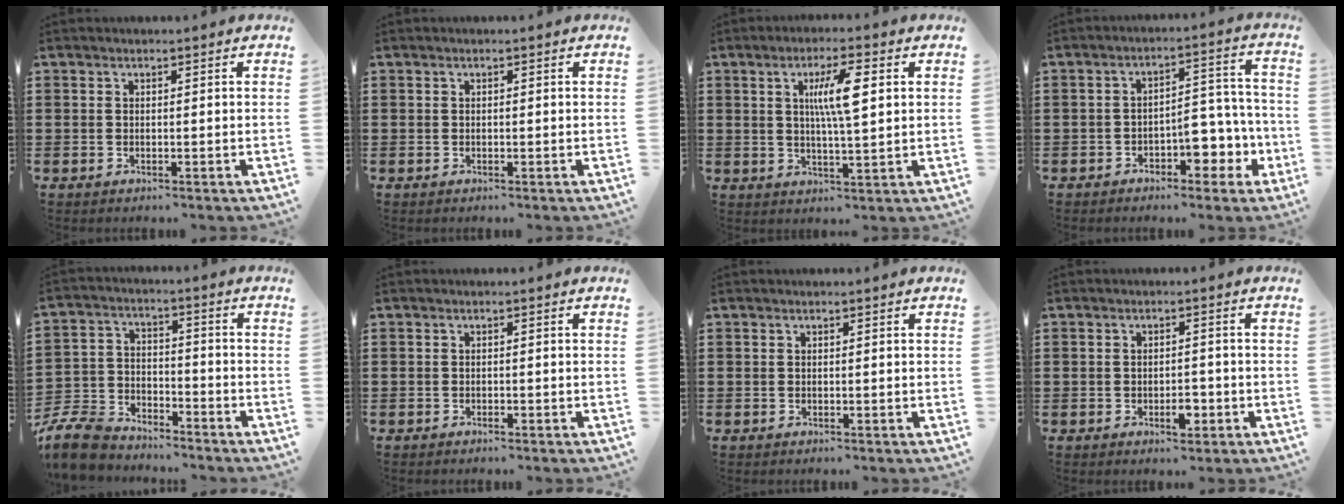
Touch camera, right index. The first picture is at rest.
{"total": 0.0}
{"total": 7.1, "force": [1.8, 1.4, 6.7], "torque": [-0.135, 0.008, 0.026]}
{"total": 6.1, "force": [-3.1, 3.3, 4.1], "torque": [-0.055, 0.006, -0.059]}
{"total": 9.0, "force": [-8.3, 2.6, 2.2], "torque": [-0.061, 0.021, -0.168]}
{"total": 0.7, "force": [-0.7, 0.1, 0.1], "torque": [-0.003, 0.000, -0.014]}
{"total": 0.0}
{"total": 3.2, "force": [-1.4, 1.5, 2.5], "torque": [-0.043, 0.003, -0.024]}